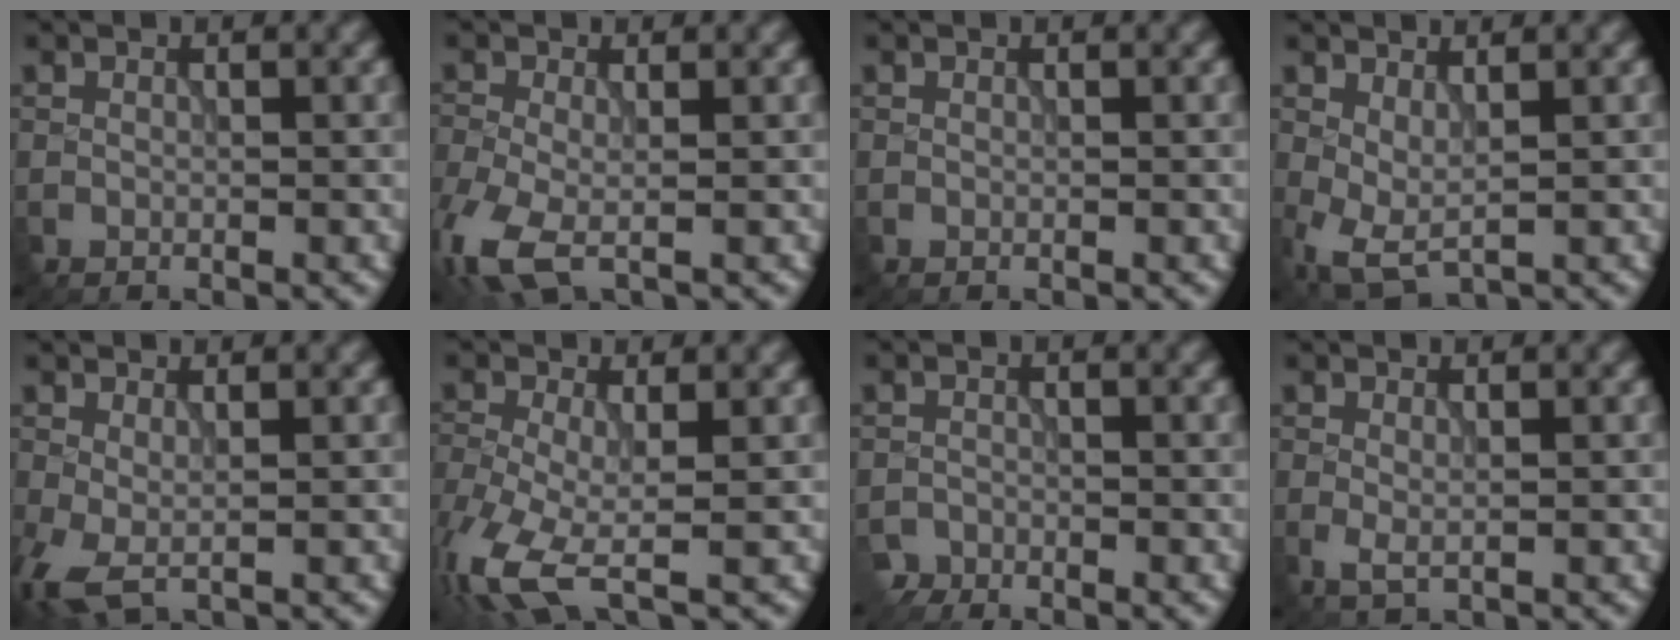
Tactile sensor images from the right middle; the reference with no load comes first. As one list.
[{"total": 5.8, "force": [-2.5, 2.9, 4.4], "torque": [-0.114, -0.017, -0.056]}, {"total": 0.0}, {"total": 3.1, "force": [0.3, 1.4, 2.8], "torque": [-0.067, -0.006, 0.005]}, {"total": 3.3, "force": [-0.6, 1.5, 2.9], "torque": [-0.078, -0.003, -0.015]}, {"total": 7.4, "force": [-3.1, 3.3, 5.9], "torque": [-0.140, -0.015, -0.070]}, {"total": 1.4, "force": [-1.3, 0.4, -0.4], "torque": [0.007, 0.005, -0.027]}, {"total": 1.1, "force": [0.0, 0.3, 1.1], "torque": [-0.024, -0.003, 0.000]}]